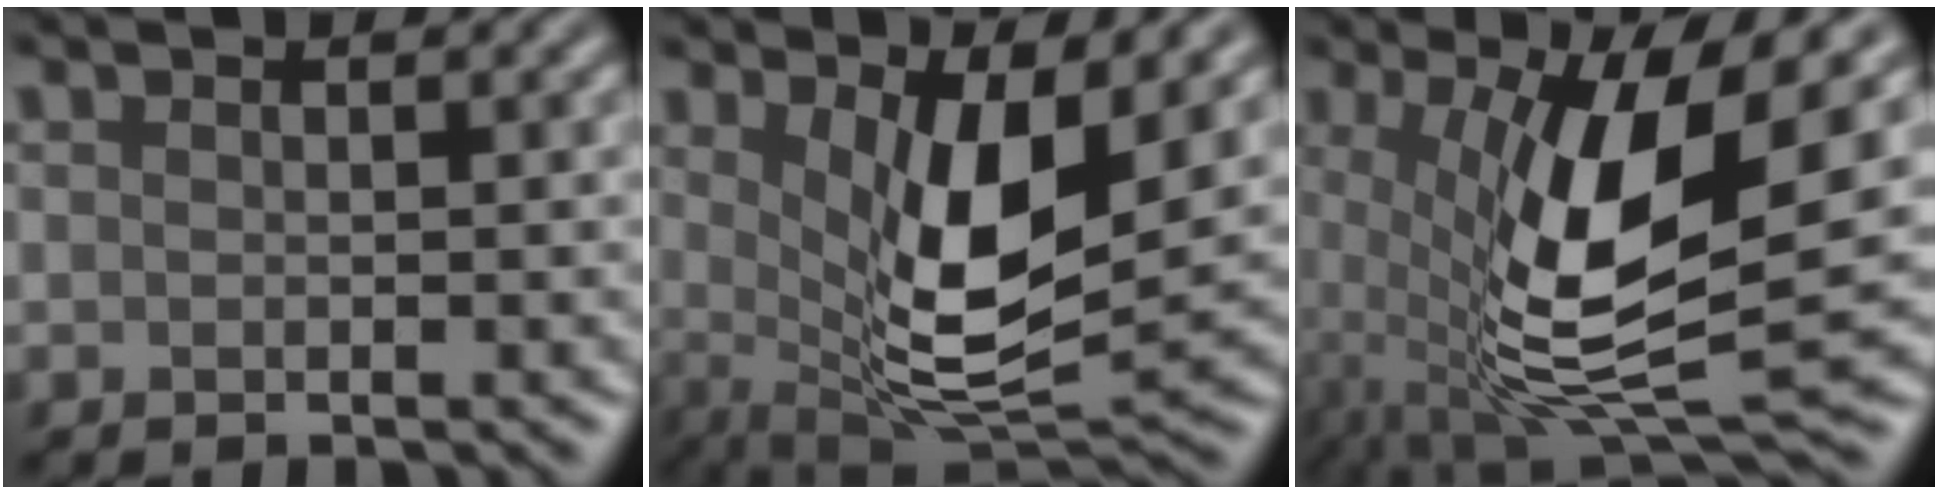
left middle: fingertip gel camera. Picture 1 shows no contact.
{"total": 8.4, "force": [2.0, 2.9, 7.6], "torque": [-0.137, -0.022, 0.038]}
{"total": 12.0, "force": [0.6, 3.6, 11.5], "torque": [-0.213, -0.018, 0.011]}